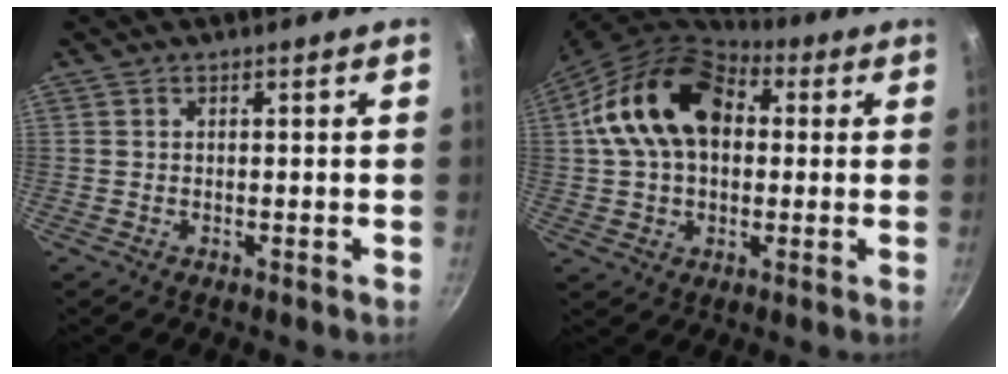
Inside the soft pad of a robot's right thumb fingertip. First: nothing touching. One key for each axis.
{"total": 18.4, "fx": 3.2, "fy": 12.8, "fz": 12.9, "tx": -0.202, "ty": 0.028, "tz": 0.041}